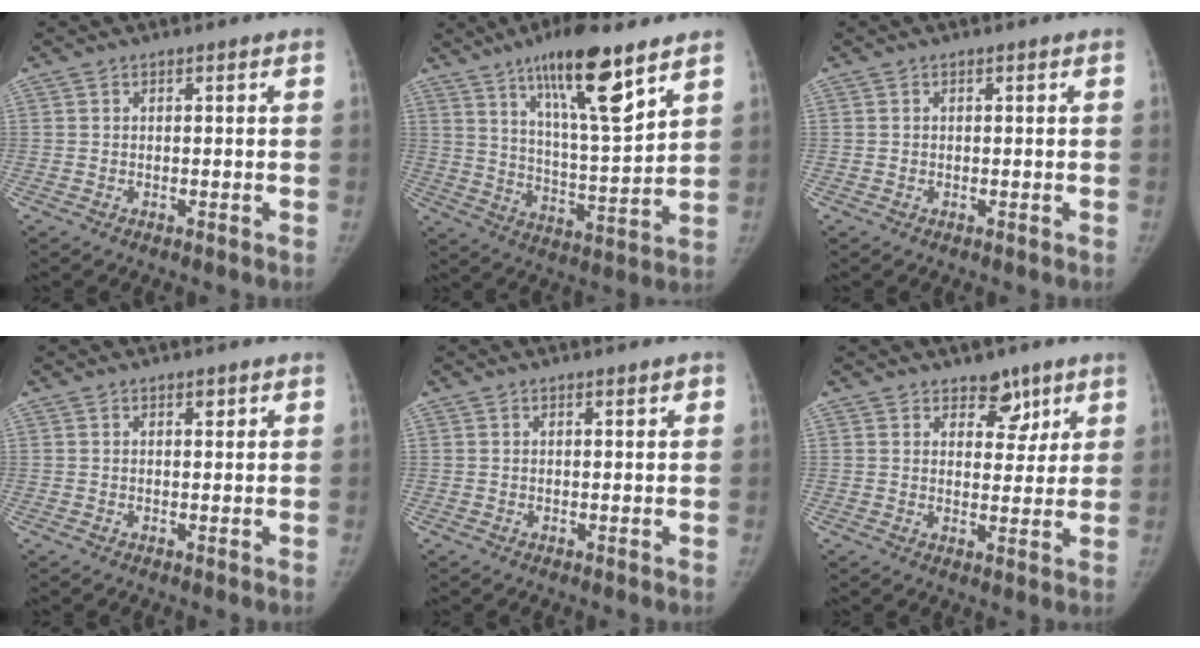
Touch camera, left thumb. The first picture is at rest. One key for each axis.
{"total": 17.0, "fx": 10.5, "fy": 3.4, "fz": 13.0, "tx": -0.203, "ty": -0.059, "tz": 0.183}
{"total": 0.0}
{"total": 1.0, "fx": 0.7, "fy": 0.5, "fz": 0.6, "tx": -0.003, "ty": -0.003, "tz": 0.009}
{"total": 1.0, "fx": 0.6, "fy": 0.3, "fz": 0.8, "tx": -0.008, "ty": 0.000, "tz": 0.008}
{"total": 5.7, "fx": 3.7, "fy": 3.5, "fz": 2.4, "tx": 0.003, "ty": -0.022, "tz": 0.054}